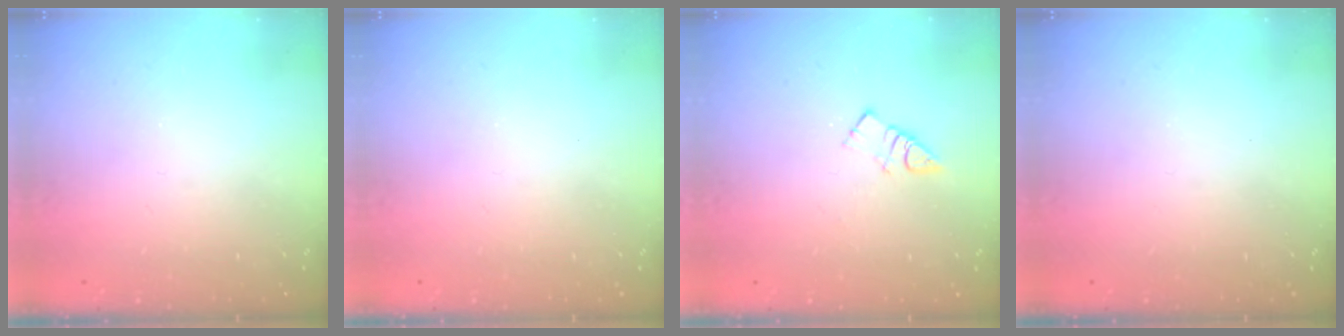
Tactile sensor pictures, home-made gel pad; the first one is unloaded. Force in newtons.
{"total": 1.8, "press": 1.8, "slide": 0.4}
{"total": 3.9, "press": 3.9, "slide": 0.3}
{"total": 0.0}